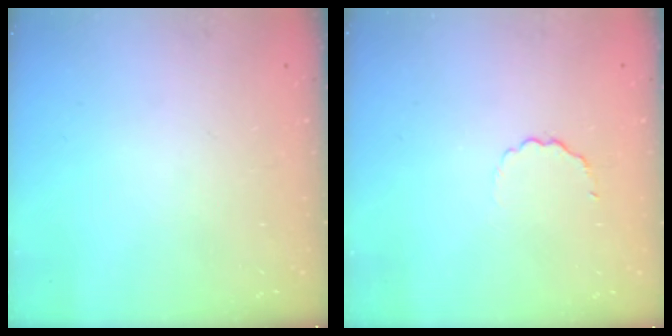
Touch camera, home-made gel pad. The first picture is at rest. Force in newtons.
{"total": 2.7, "press": 2.5, "slide": 0.9}